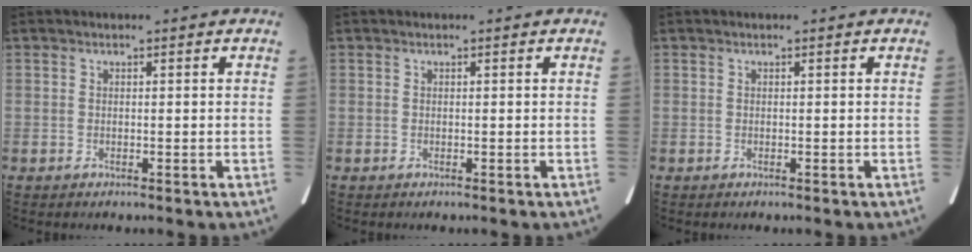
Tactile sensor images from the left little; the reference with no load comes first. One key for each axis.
{"total": 0.0}
{"total": 0.0}